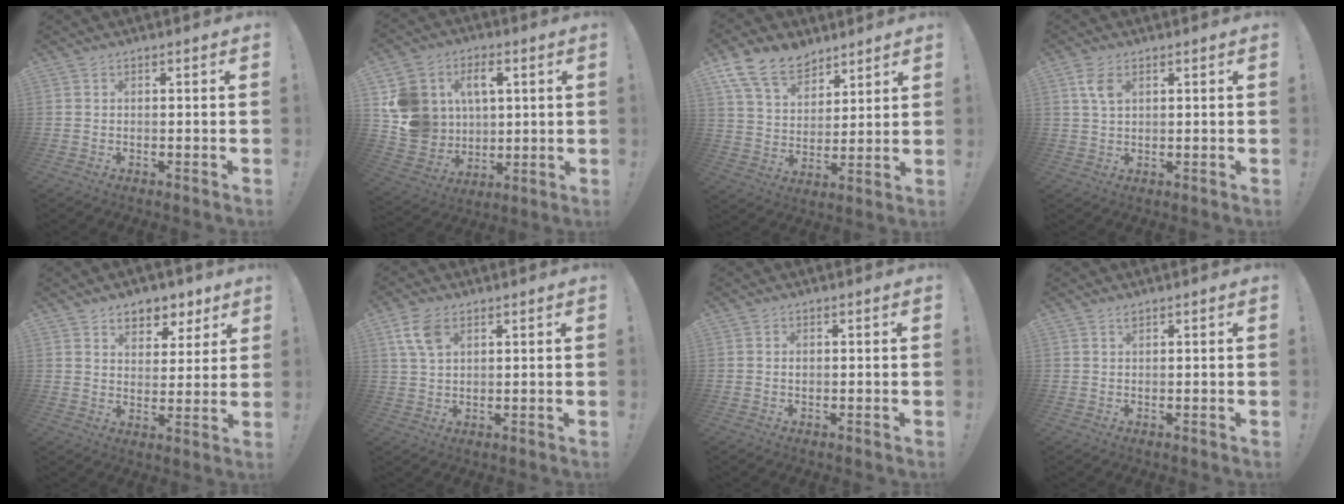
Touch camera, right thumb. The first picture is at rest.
{"total": 16.1, "force": [5.4, 13.7, 6.7], "torque": [-0.130, -0.017, 0.119]}
{"total": 14.3, "force": [10.2, 8.5, 5.4], "torque": [-0.103, -0.064, 0.195]}
{"total": 5.0, "force": [2.1, 2.6, 3.7], "torque": [-0.067, -0.008, 0.035]}
{"total": 7.8, "force": [5.4, 5.0, 2.3], "torque": [-0.020, -0.041, 0.100]}
{"total": 7.3, "force": [3.6, 4.0, 4.9], "torque": [-0.091, -0.008, 0.068]}
{"total": 0.6, "force": [0.0, 0.5, 0.3], "torque": [-0.009, 0.003, 0.000]}
{"total": 0.9, "force": [0.7, 0.2, 0.4], "torque": [-0.004, -0.002, 0.013]}